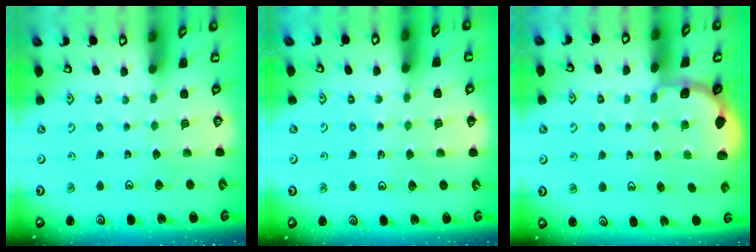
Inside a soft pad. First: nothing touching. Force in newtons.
{"total": 6.3, "press": 6.0, "slide": 1.9}
{"total": 1.7, "press": 1.5, "slide": 0.6}